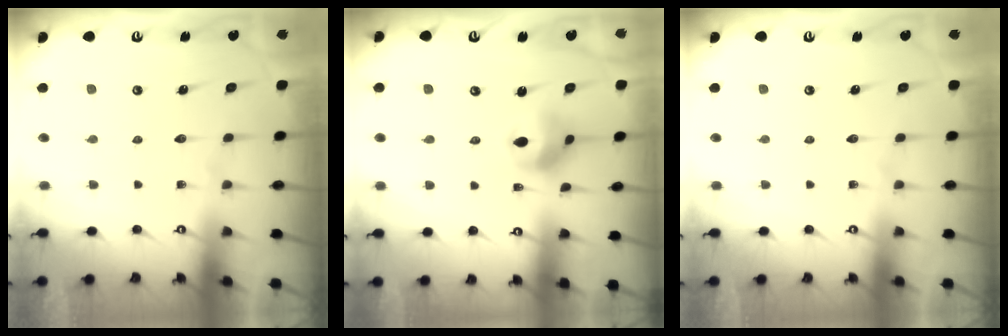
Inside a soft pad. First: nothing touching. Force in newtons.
{"total": 7.2, "press": 7.2, "slide": 0.4}
{"total": 0.0}